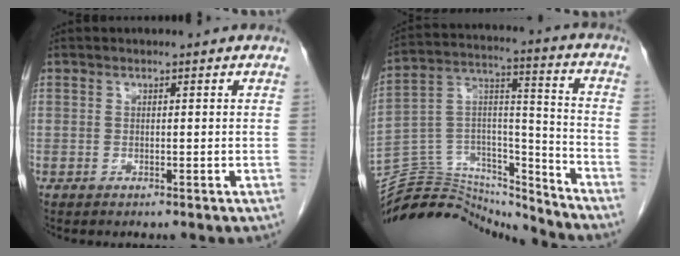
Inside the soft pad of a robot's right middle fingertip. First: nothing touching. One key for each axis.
{"total": 19.8, "fx": -19.3, "fy": 3.7, "fz": 2.3, "tx": -0.047, "ty": 0.061, "tz": -0.315}